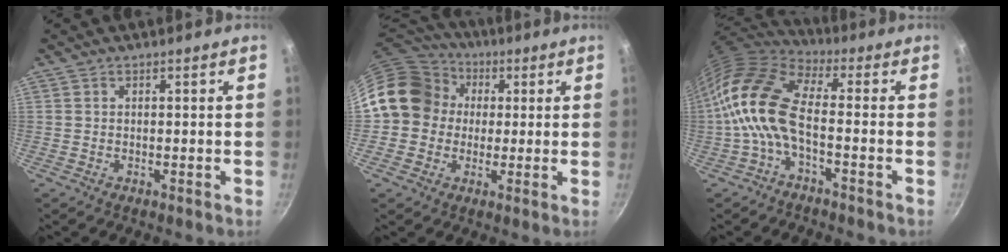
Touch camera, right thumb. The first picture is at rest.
{"total": 14.9, "force": [1.5, 13.1, 6.8], "torque": [-0.097, 0.036, 0.010]}
{"total": 12.4, "force": [-2.2, 5.8, 10.7], "torque": [-0.212, 0.030, -0.059]}